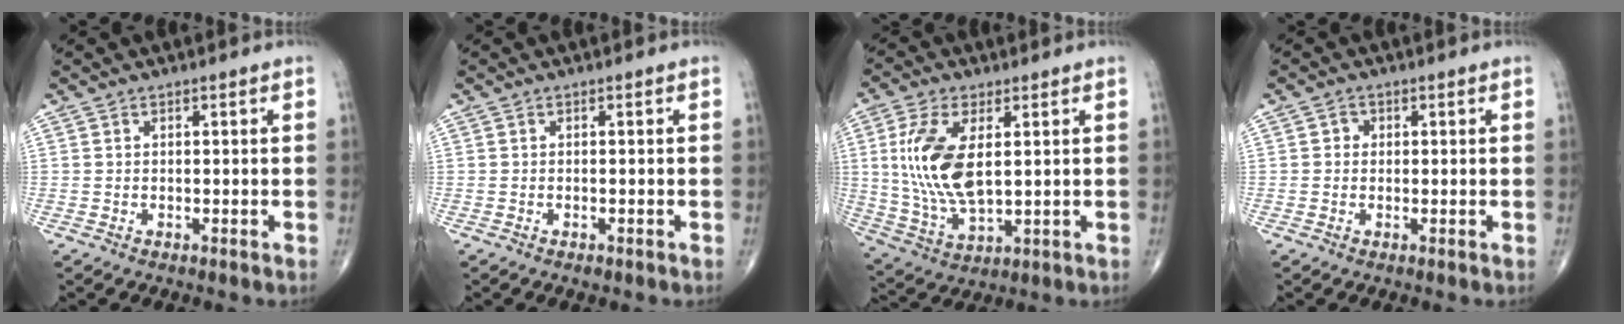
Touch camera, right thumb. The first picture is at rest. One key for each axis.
{"total": 0.8, "fx": -0.4, "fy": 0.3, "fz": 0.5, "tx": -0.009, "ty": -0.001, "tz": -0.005}
{"total": 14.3, "fx": 2.4, "fy": 6.9, "fz": 12.3, "tx": -0.258, "ty": -0.012, "tz": 0.058}
{"total": 1.5, "fx": 0.1, "fy": 1.4, "fz": 0.5, "tx": 0.001, "ty": 0.003, "tz": -0.002}